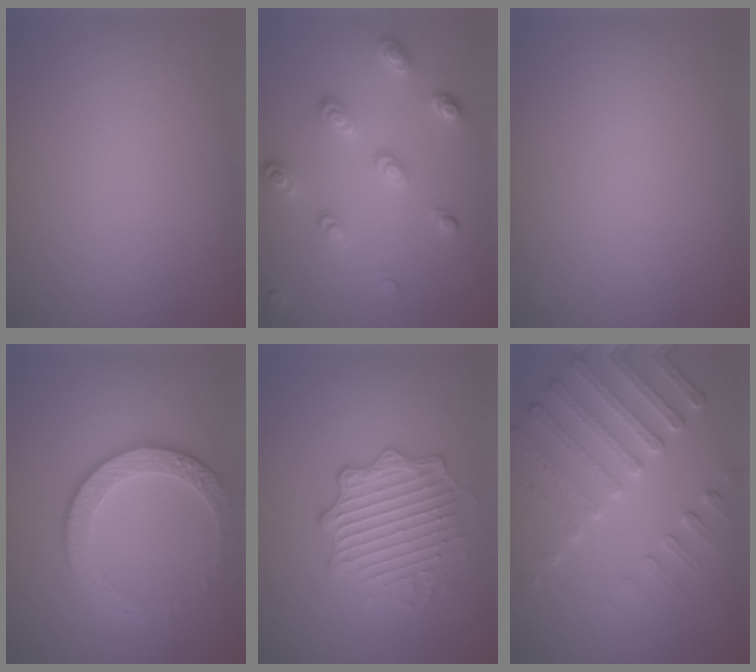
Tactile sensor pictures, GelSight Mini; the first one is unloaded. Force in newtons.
{"total": 3.4, "press": 2.6, "slide": 2.3}
{"total": 0.0}
{"total": 3.7, "press": 3.3, "slide": 1.7}
{"total": 4.2, "press": 3.8, "slide": 1.7}
{"total": 5.0, "press": 4.5, "slide": 2.0}